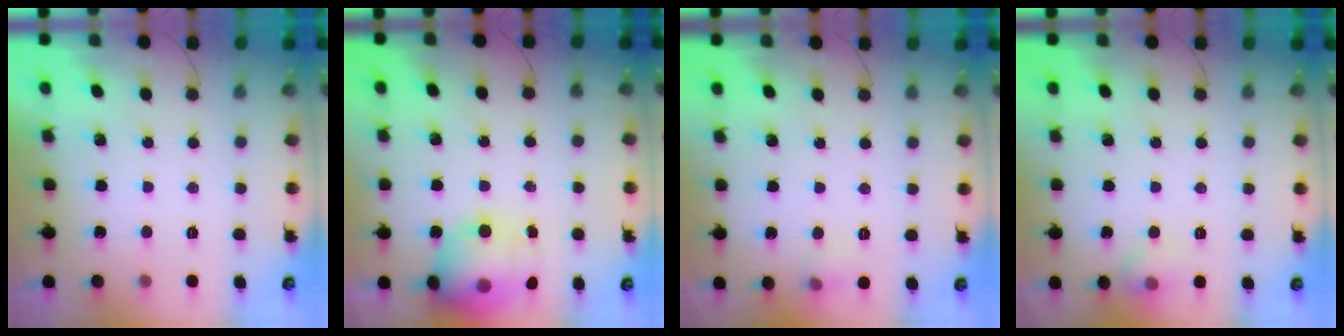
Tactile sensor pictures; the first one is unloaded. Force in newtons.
{"total": 16.4, "press": 15.9, "slide": 4.1}
{"total": 4.9, "press": 4.6, "slide": 1.4}
{"total": 6.2, "press": 6.0, "slide": 1.7}